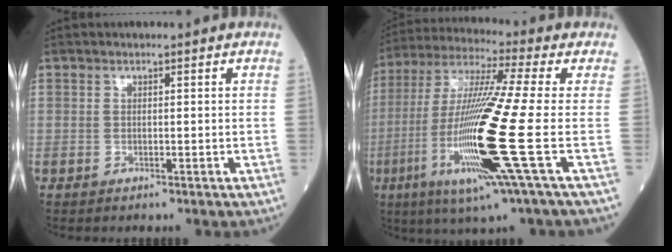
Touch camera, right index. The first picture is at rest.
{"total": 19.0, "force": [-4.9, -1.0, 18.3], "torque": [-0.389, -0.026, -0.106]}